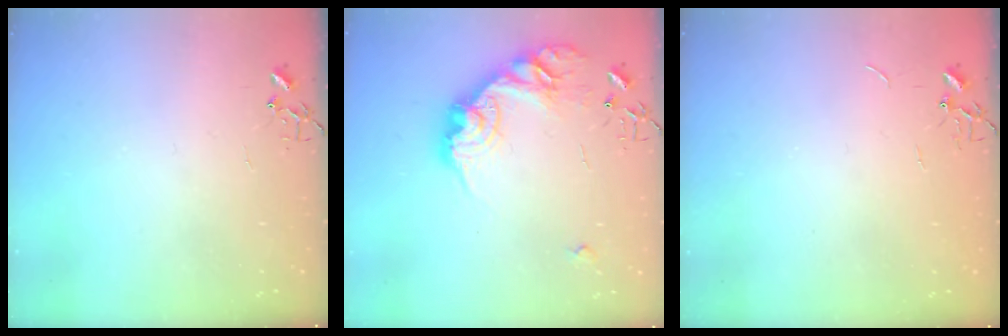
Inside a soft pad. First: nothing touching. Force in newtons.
{"total": 19.2, "press": 19.2, "slide": 0.8}
{"total": 0.6, "press": 0.6, "slide": 0.1}